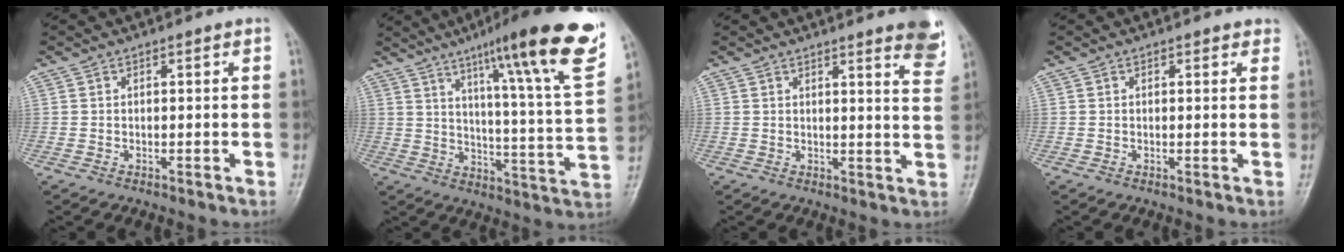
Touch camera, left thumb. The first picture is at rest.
{"total": 22.6, "force": [13.8, 1.9, 17.8], "torque": [-0.234, -0.053, 0.195]}
{"total": 7.2, "force": [4.9, 1.1, 5.2], "torque": [-0.046, -0.026, 0.048]}
{"total": 1.1, "force": [0.8, 0.7, 0.4], "torque": [0.009, -0.004, 0.003]}